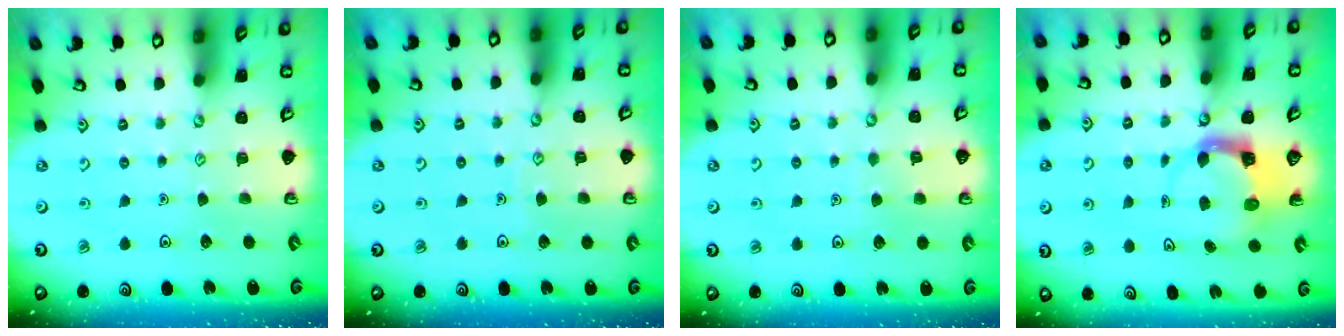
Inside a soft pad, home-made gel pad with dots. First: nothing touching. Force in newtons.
{"total": 3.5, "press": 3.5, "slide": 0.3}
{"total": 2.6, "press": 2.6, "slide": 0.3}
{"total": 3.8, "press": 3.7, "slide": 0.5}